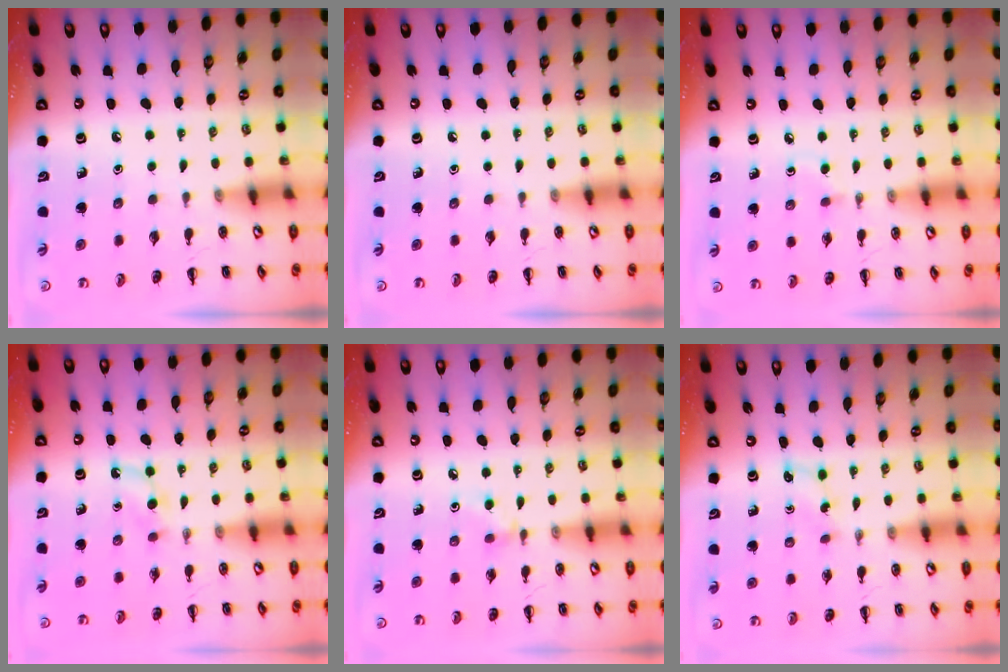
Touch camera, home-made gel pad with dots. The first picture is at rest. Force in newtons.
{"total": 0.0}
{"total": 2.0, "press": 1.8, "slide": 0.9}
{"total": 3.9, "press": 3.7, "slide": 1.2}
{"total": 3.4, "press": 3.2, "slide": 1.2}
{"total": 3.3, "press": 3.2, "slide": 1.1}